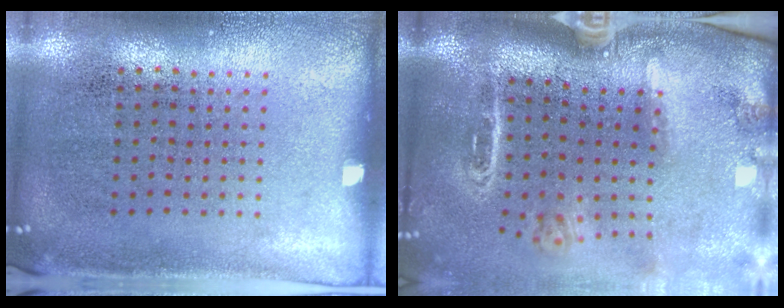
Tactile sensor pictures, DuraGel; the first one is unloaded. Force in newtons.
{"total": 3.1, "press": 2.1, "slide": 2.3}